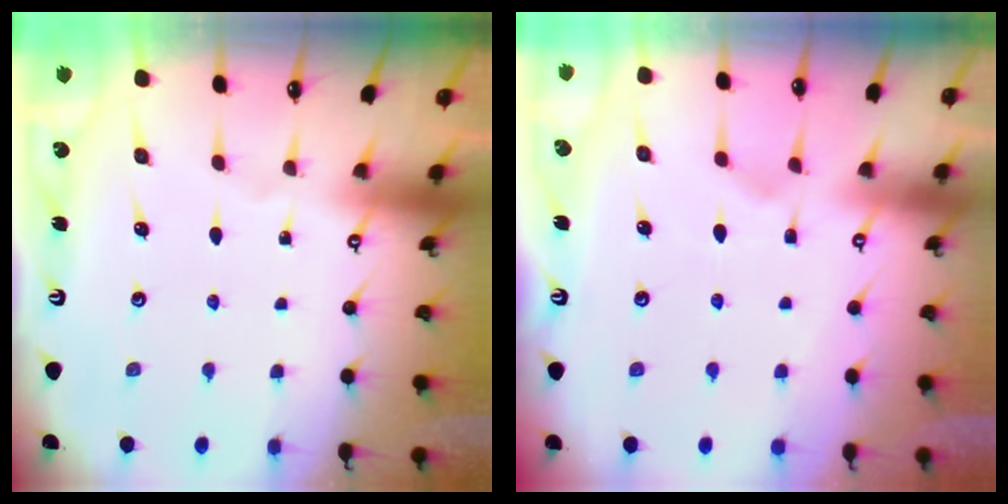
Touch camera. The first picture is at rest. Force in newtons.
{"total": 2.7, "press": 2.4, "slide": 1.2}